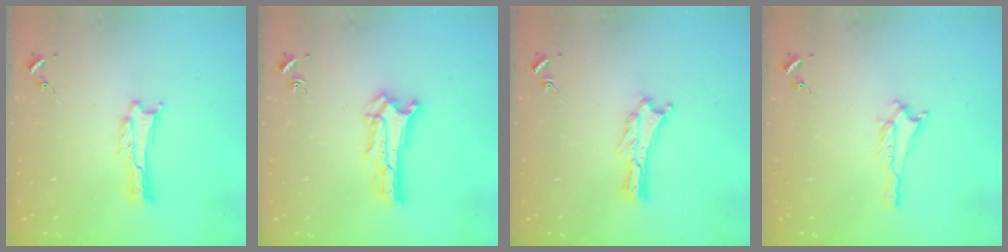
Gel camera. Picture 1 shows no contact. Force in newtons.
{"total": 1.5, "press": 1.5, "slide": 0.2}
{"total": 0.7, "press": 0.7, "slide": 0.2}
{"total": 1.5, "press": 1.4, "slide": 0.2}